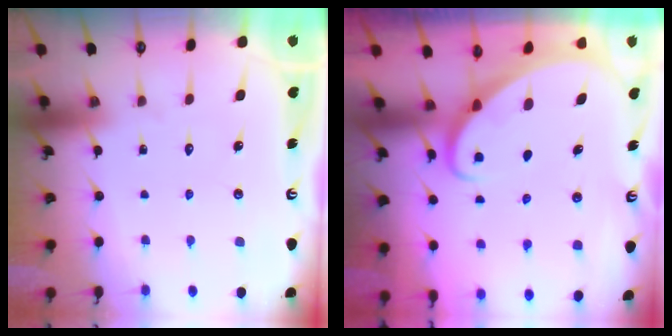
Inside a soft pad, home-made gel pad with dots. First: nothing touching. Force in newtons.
{"total": 2.5, "press": 2.5, "slide": 0.2}